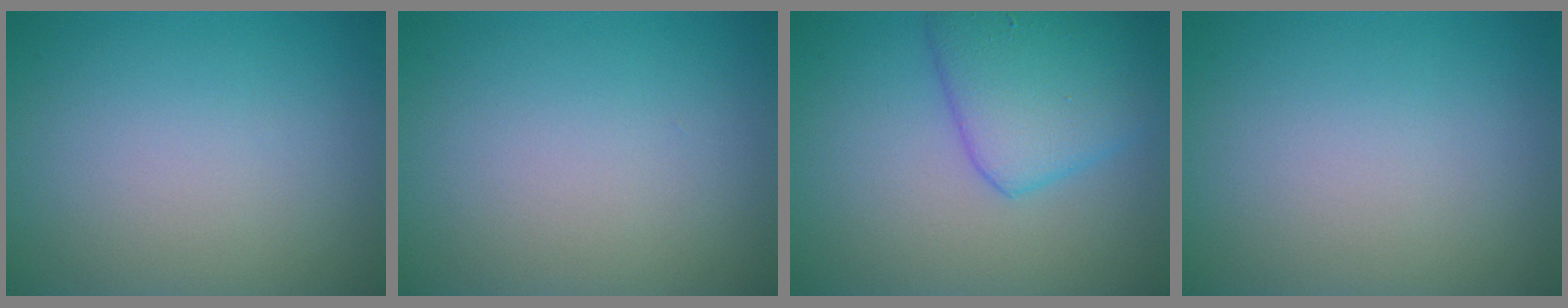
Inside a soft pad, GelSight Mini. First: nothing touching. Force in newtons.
{"total": 0.0}
{"total": 5.2, "press": 5.2, "slide": 0.4}
{"total": 0.0}